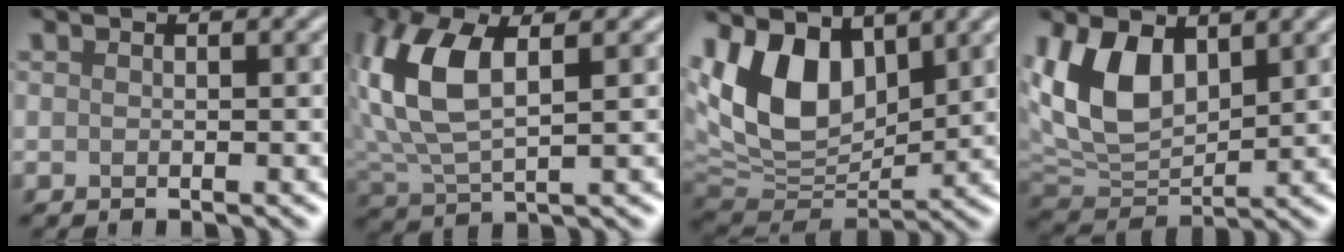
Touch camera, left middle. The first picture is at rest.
{"total": 7.6, "force": [2.1, 3.7, 6.3], "torque": [-0.161, 0.012, 0.041]}
{"total": 9.7, "force": [3.7, 6.3, 6.5], "torque": [-0.143, 0.005, 0.069]}
{"total": 7.3, "force": [2.6, 4.5, 5.1], "torque": [-0.114, -0.002, 0.054]}